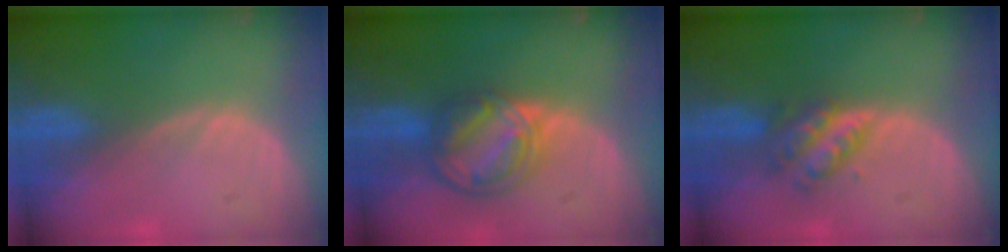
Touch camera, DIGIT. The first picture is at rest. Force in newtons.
{"total": 8.1, "press": 6.9, "slide": 4.1}
{"total": 4.7, "press": 4.6, "slide": 1.2}